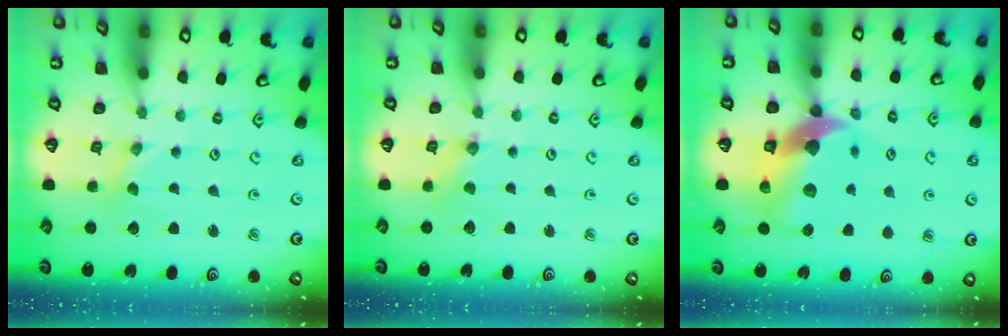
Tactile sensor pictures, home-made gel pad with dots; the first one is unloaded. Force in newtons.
{"total": 0.0}
{"total": 14.1, "press": 13.9, "slide": 2.2}